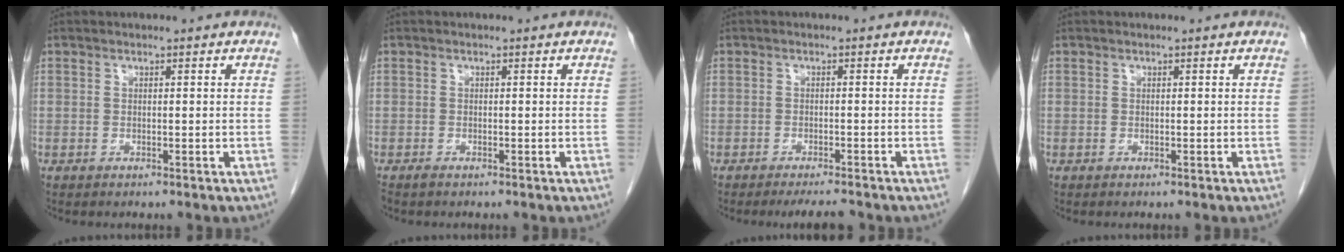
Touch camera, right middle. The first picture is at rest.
{"total": 0.5, "force": [-0.5, 0.1, 0.2], "torque": [-0.011, -0.002, -0.009]}
{"total": 3.7, "force": [-3.3, 0.2, 1.6], "torque": [-0.022, -0.009, -0.050]}
{"total": 0.0}